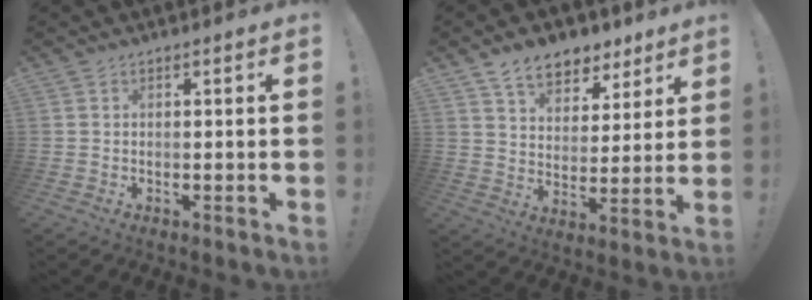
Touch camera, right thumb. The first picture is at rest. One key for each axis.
{"total": 10.7, "fx": 7.8, "fy": 6.1, "fz": 4.0, "tx": -0.063, "ty": -0.050, "tz": 0.148}